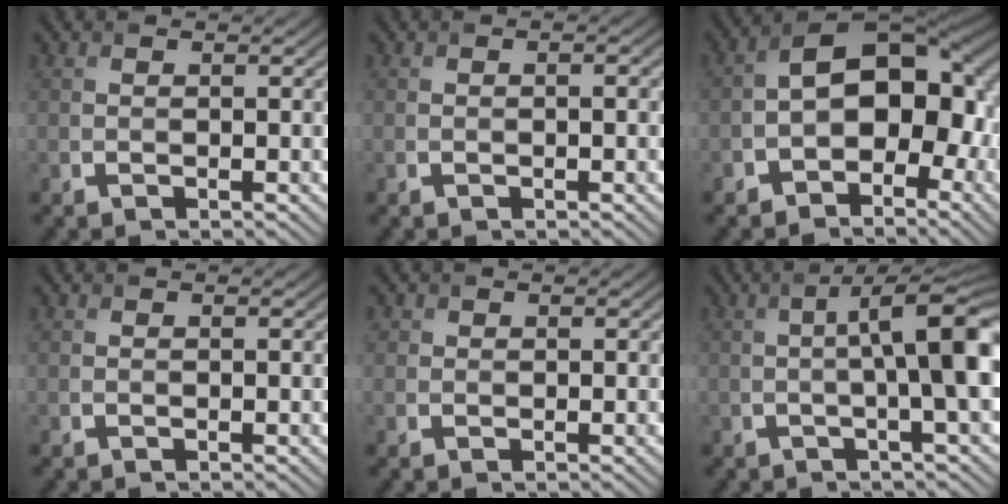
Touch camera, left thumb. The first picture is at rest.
{"total": 0.9, "force": [-0.4, 0.3, 0.8], "torque": [-0.011, 0.002, -0.006]}
{"total": 12.6, "force": [-2.3, 8.0, 9.4], "torque": [-0.127, 0.003, -0.047]}
{"total": 0.0}
{"total": 1.1, "force": [0.4, 1.0, 0.2], "torque": [-0.005, -0.002, 0.005]}
{"total": 8.8, "force": [0.1, 2.0, 8.6], "torque": [-0.123, 0.013, 0.000]}